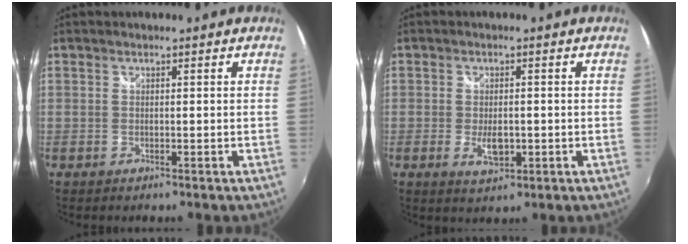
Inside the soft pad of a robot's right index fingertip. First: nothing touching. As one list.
[{"total": 4.1, "force": [-1.0, 2.0, 3.4], "torque": [-0.064, -0.005, -0.013]}]